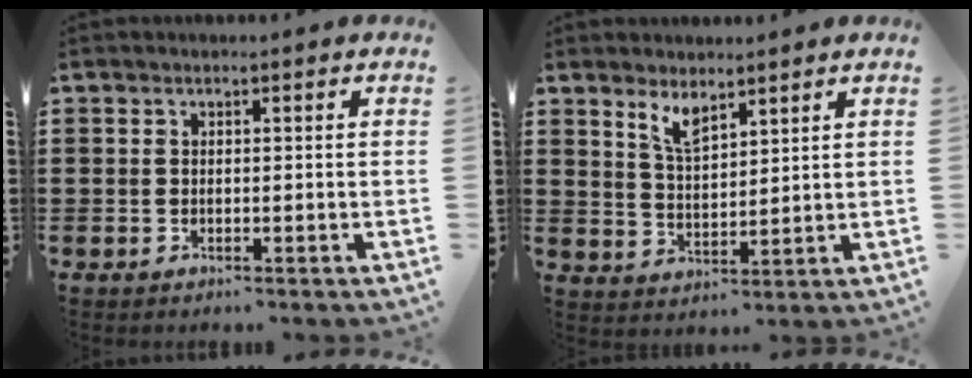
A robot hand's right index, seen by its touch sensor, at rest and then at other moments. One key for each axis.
{"total": 4.2, "fx": 3.4, "fy": 1.2, "fz": 2.2, "tx": -0.053, "ty": -0.004, "tz": 0.062}